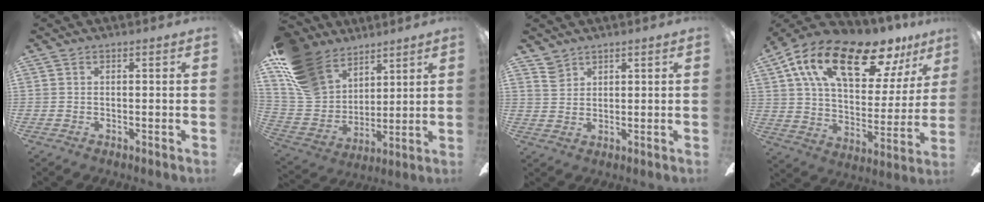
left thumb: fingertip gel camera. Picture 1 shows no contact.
{"total": 18.5, "force": [11.3, 12.3, 8.0], "torque": [-0.189, -0.050, 0.221]}
{"total": 4.0, "force": [3.1, 2.4, 0.8], "torque": [-0.016, -0.010, 0.059]}
{"total": 22.7, "force": [14.5, 9.3, 14.7], "torque": [-0.253, -0.073, 0.247]}